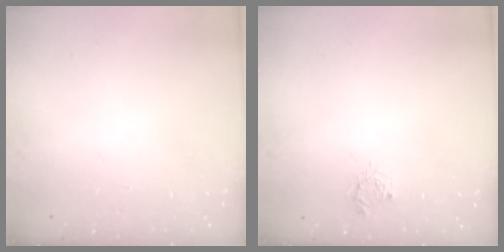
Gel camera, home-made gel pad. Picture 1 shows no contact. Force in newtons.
{"total": 4.6, "press": 4.6, "slide": 0.5}